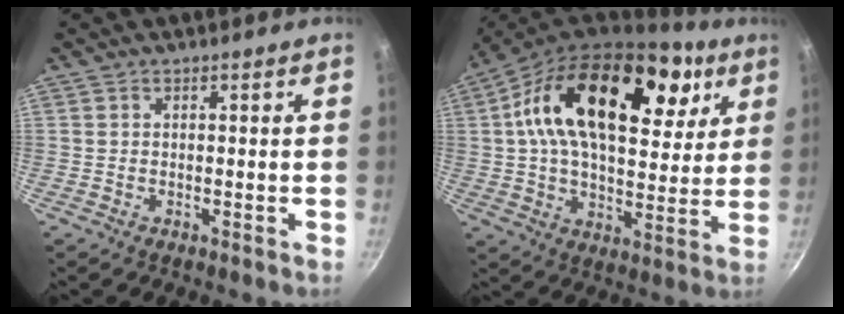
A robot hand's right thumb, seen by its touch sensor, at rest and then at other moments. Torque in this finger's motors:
{"motor_torque": [0.15, 4.86, 1.31, -0.63, 0.42]}